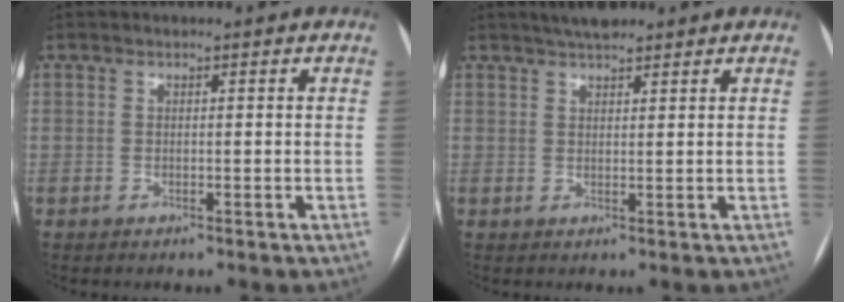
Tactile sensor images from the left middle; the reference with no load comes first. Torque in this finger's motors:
{"motor_torque": [0.15, -0.14, -0.01, 0.00]}